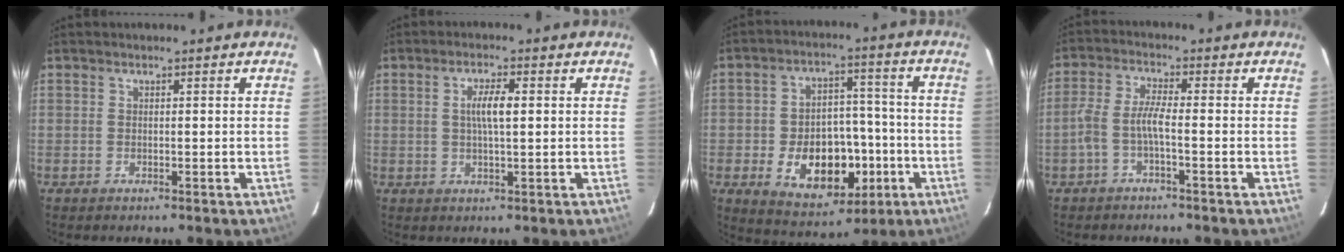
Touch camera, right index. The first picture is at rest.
{"total": 4.3, "force": [0.6, 0.9, 4.2], "torque": [-0.077, 0.004, 0.012]}
{"total": 15.5, "force": [-5.0, 10.5, 10.4], "torque": [-0.201, 0.019, -0.053]}
{"total": 4.1, "force": [-1.8, 0.4, 3.7], "torque": [-0.090, 0.010, -0.037]}